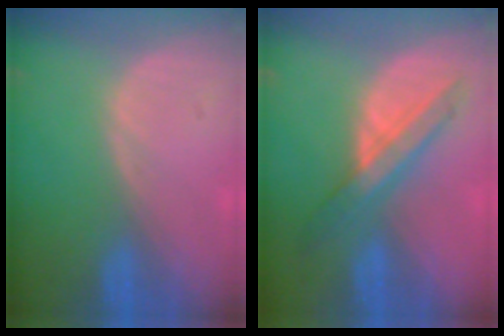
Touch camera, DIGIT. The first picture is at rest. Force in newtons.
{"total": 6.2, "press": 6.1, "slide": 0.5}